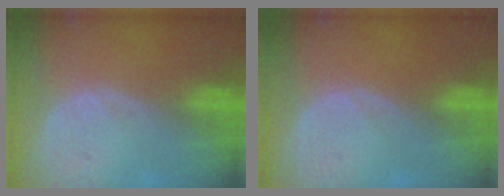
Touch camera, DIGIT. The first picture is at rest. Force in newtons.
{"total": 0.0}